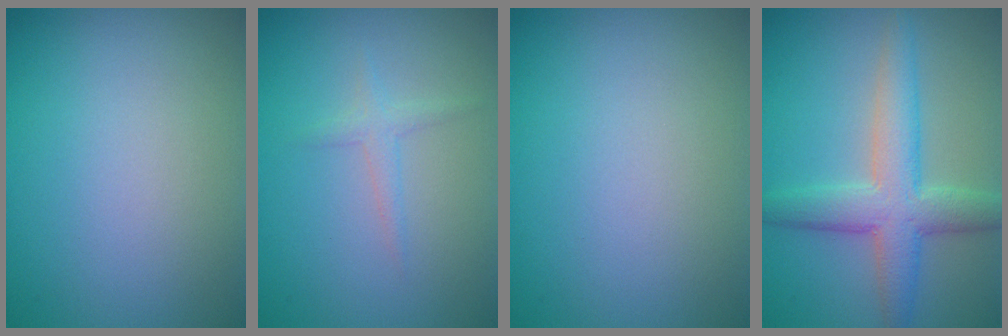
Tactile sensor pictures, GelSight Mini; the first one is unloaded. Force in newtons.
{"total": 1.2, "press": 1.2, "slide": 0.1}
{"total": 0.0}
{"total": 4.4, "press": 4.4, "slide": 0.3}